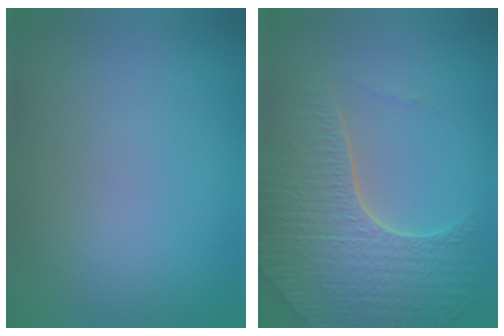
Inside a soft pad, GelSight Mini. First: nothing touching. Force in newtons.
{"total": 7.0, "press": 5.2, "slide": 4.6}